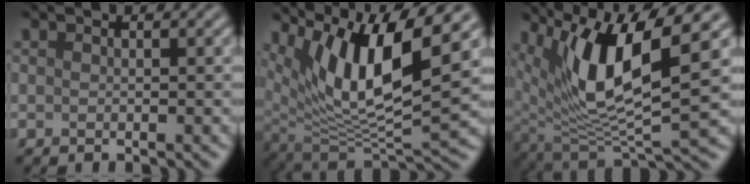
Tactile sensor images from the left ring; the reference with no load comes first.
{"total": 11.1, "force": [5.2, 3.3, 9.3], "torque": [-0.167, -0.005, 0.101]}
{"total": 9.7, "force": [3.6, 3.1, 8.5], "torque": [-0.161, -0.013, 0.069]}